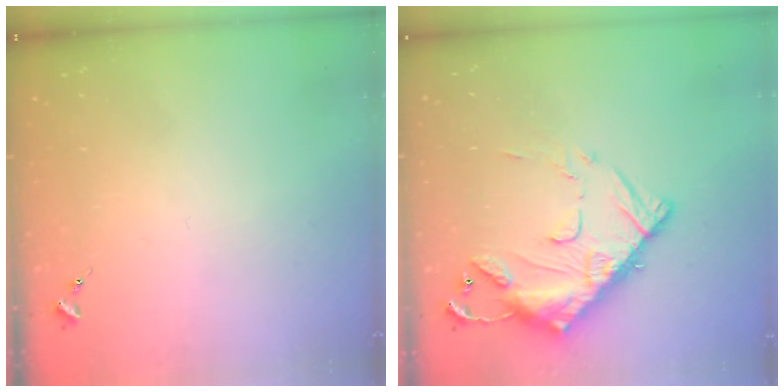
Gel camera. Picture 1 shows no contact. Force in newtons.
{"total": 16.8, "press": 16.7, "slide": 1.2}